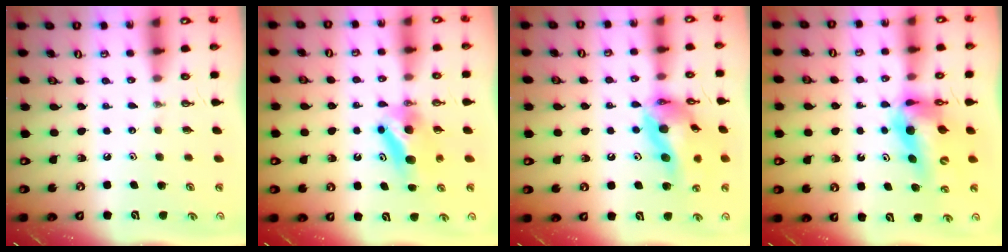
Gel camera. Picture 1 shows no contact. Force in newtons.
{"total": 7.6, "press": 7.0, "slide": 2.9}
{"total": 18.3, "press": 18.1, "slide": 2.5}
{"total": 11.8, "press": 11.8, "slide": 1.1}